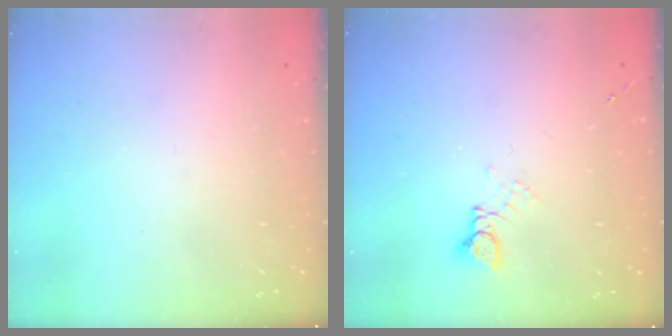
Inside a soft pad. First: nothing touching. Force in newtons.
{"total": 2.8, "press": 2.8, "slide": 0.2}